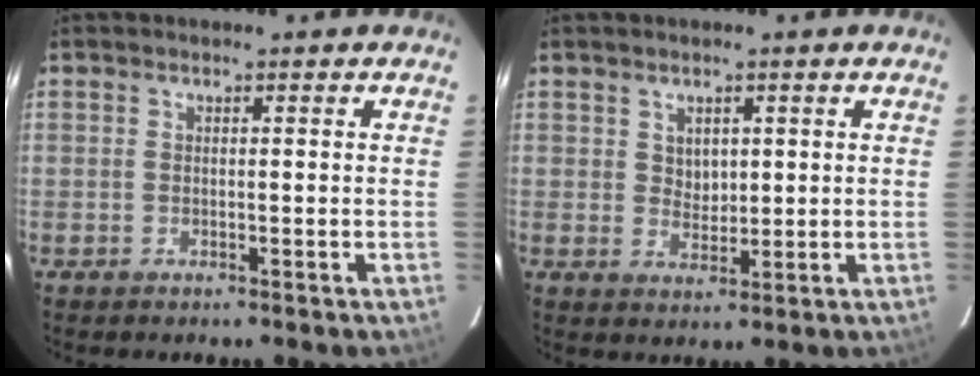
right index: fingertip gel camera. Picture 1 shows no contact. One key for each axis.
{"total": 3.2, "fx": 1.1, "fy": 2.6, "fz": 1.5, "tx": -0.018, "ty": 0.001, "tz": 0.024}